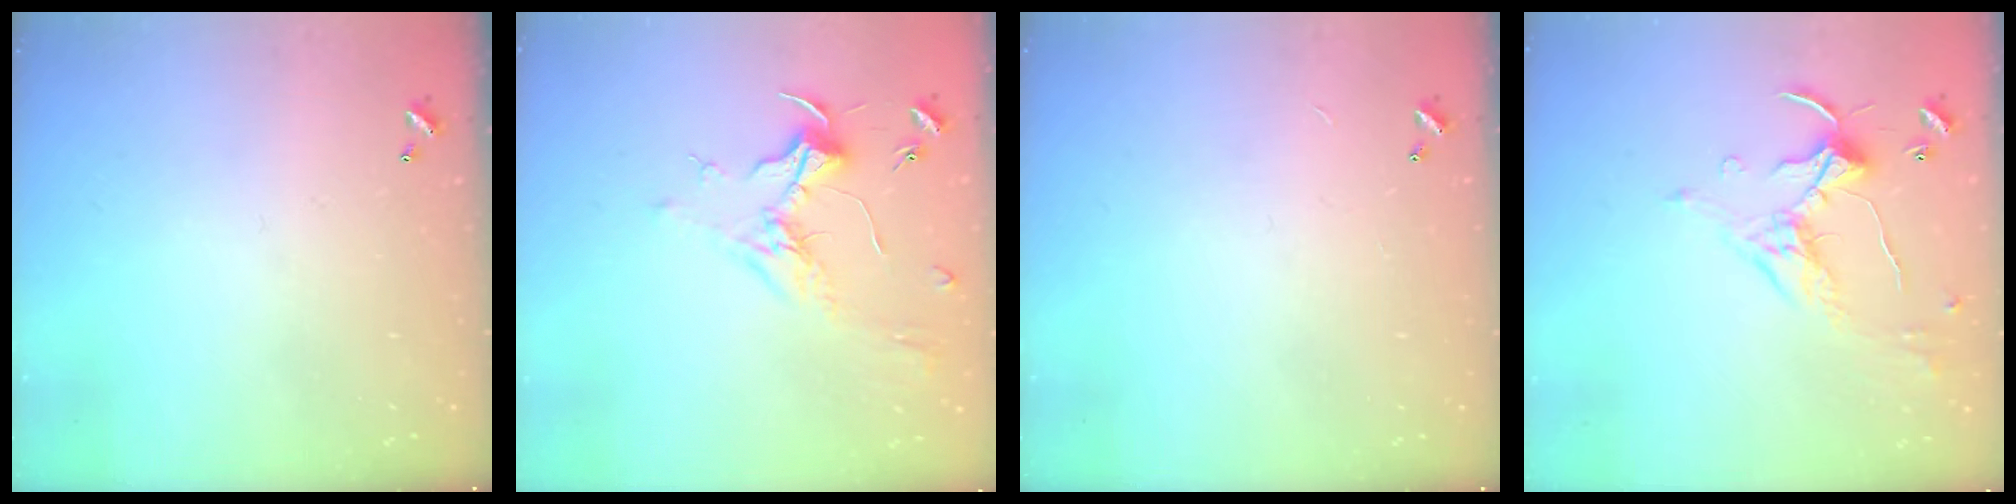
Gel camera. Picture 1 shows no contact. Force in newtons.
{"total": 1.8, "press": 1.7, "slide": 0.6}
{"total": 0.9, "press": 0.9, "slide": 0.2}
{"total": 1.5, "press": 1.3, "slide": 0.8}